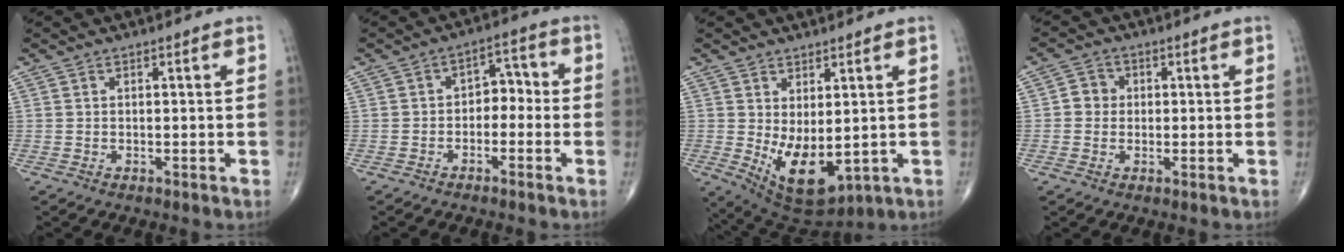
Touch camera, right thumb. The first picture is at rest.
{"total": 5.1, "force": [-1.4, 3.5, 3.3], "torque": [-0.022, 0.033, -0.036]}
{"total": 10.4, "force": [-0.5, 5.1, 9.0], "torque": [-0.135, -0.018, 0.019]}
{"total": 3.3, "force": [0.1, 3.0, 1.1], "torque": [0.001, 0.007, -0.006]}